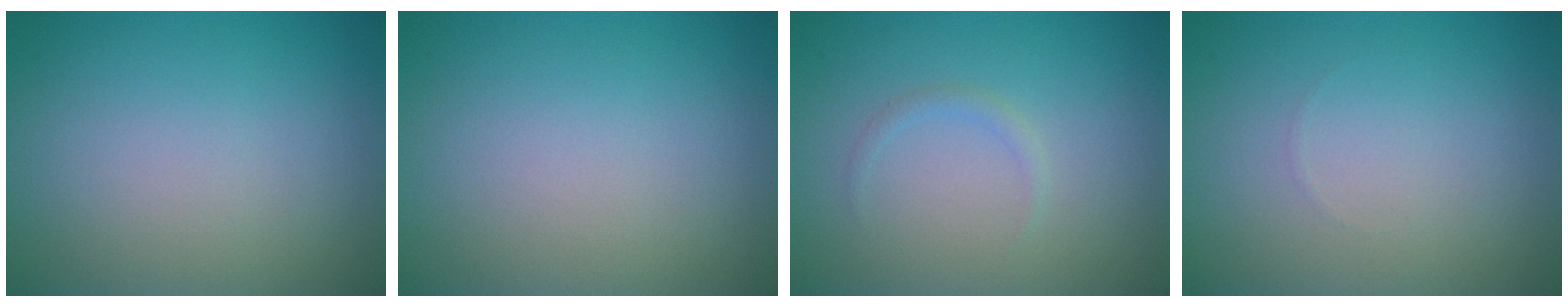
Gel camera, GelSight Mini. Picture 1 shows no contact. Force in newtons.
{"total": 0.0}
{"total": 0.7, "press": 0.7, "slide": 0.1}
{"total": 0.0}